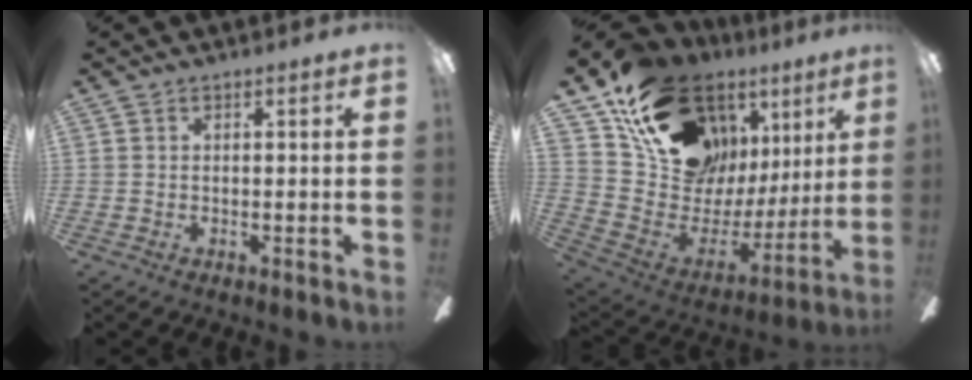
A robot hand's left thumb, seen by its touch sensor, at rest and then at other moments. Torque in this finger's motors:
{"motor_torque": [2.16, 1.96, 1.37, -1.40, 0.31]}